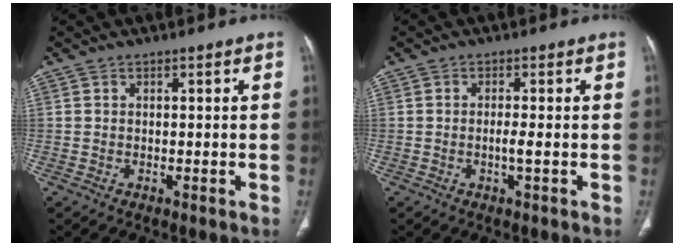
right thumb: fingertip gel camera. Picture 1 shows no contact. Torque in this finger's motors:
{"motor_torque": [0.10, -0.04, 0.18, 0.16, 0.13]}